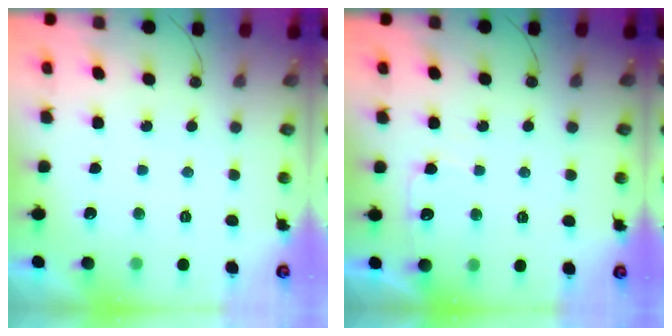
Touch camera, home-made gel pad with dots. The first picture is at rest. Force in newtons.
{"total": 7.1, "press": 7.1, "slide": 0.8}